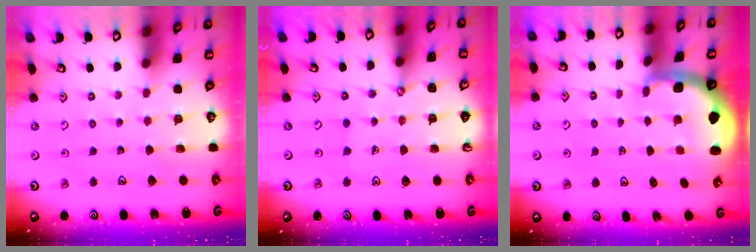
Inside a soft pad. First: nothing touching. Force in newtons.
{"total": 0.6, "press": 0.6, "slide": 0.1}
{"total": 1.7, "press": 1.7, "slide": 0.3}